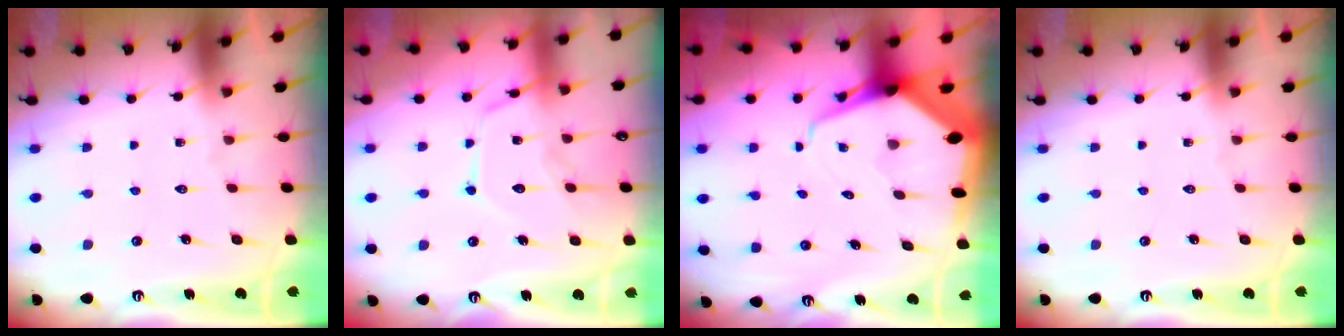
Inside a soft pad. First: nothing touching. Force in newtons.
{"total": 13.7, "press": 13.6, "slide": 1.2}
{"total": 7.9, "press": 7.9, "slide": 1.0}
{"total": 0.0}